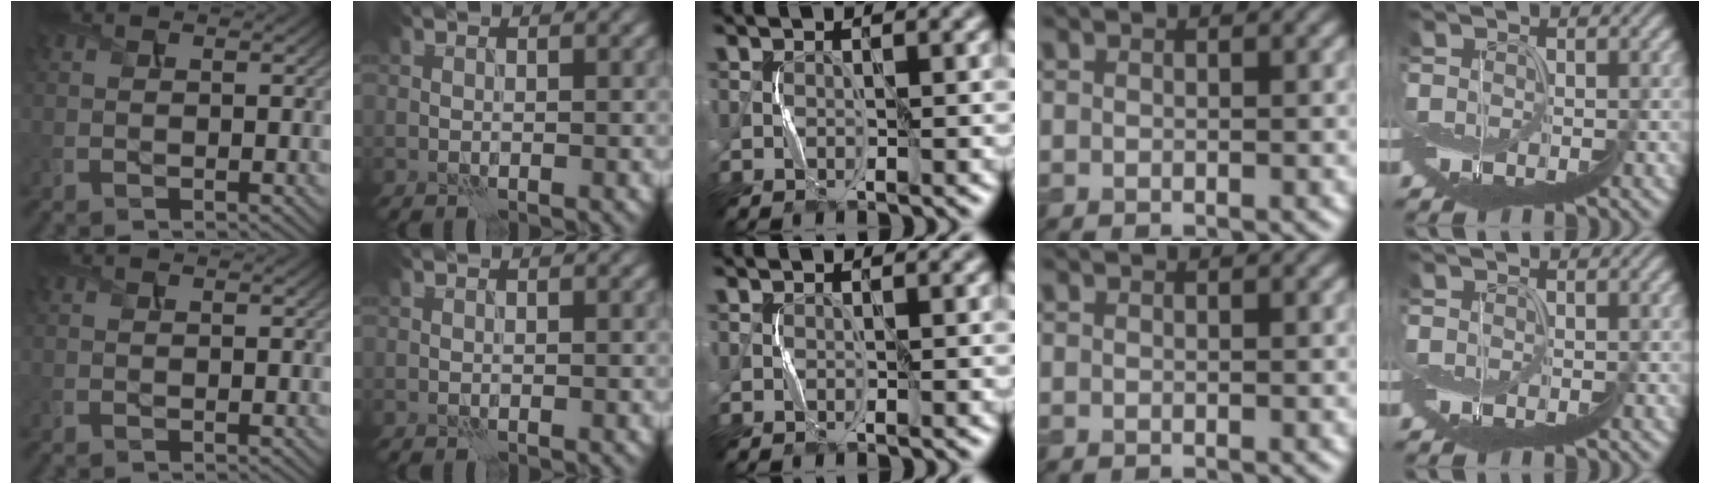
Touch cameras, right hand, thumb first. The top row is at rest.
{}